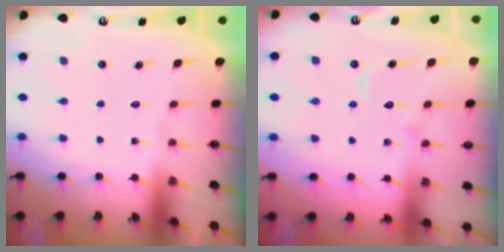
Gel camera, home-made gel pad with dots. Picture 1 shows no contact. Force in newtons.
{"total": 6.8, "press": 6.7, "slide": 0.7}